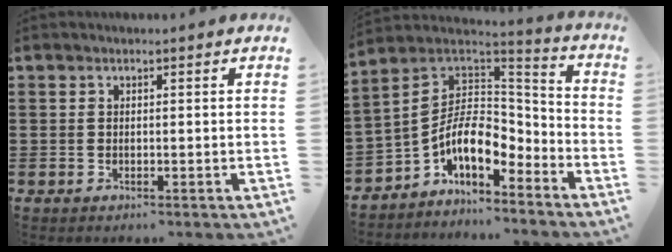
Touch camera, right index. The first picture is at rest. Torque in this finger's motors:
{"motor_torque": [1.15, 0.98, 0.67, 0.21]}